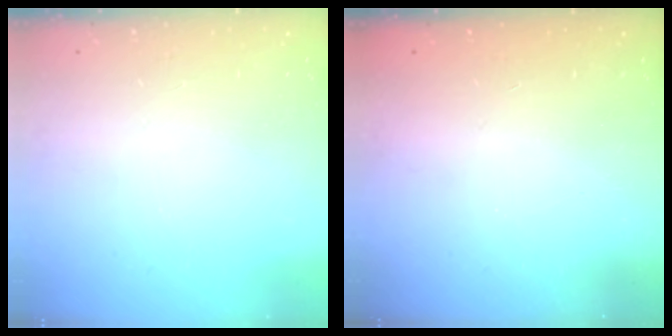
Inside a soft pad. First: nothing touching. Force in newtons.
{"total": 2.3, "press": 2.2, "slide": 0.7}